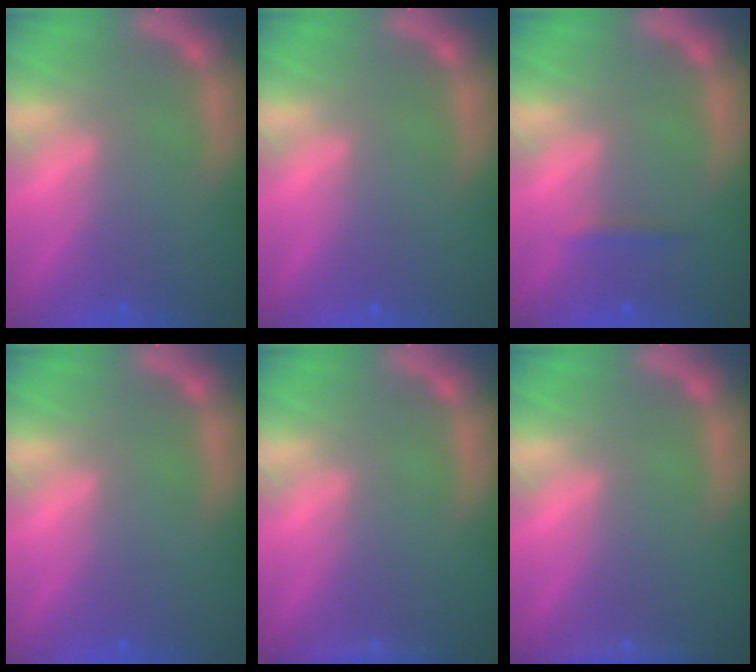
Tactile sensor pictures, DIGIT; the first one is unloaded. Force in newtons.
{"total": 0.0}
{"total": 0.9}
{"total": 0.0}
{"total": 1.4}
{"total": 1.9}